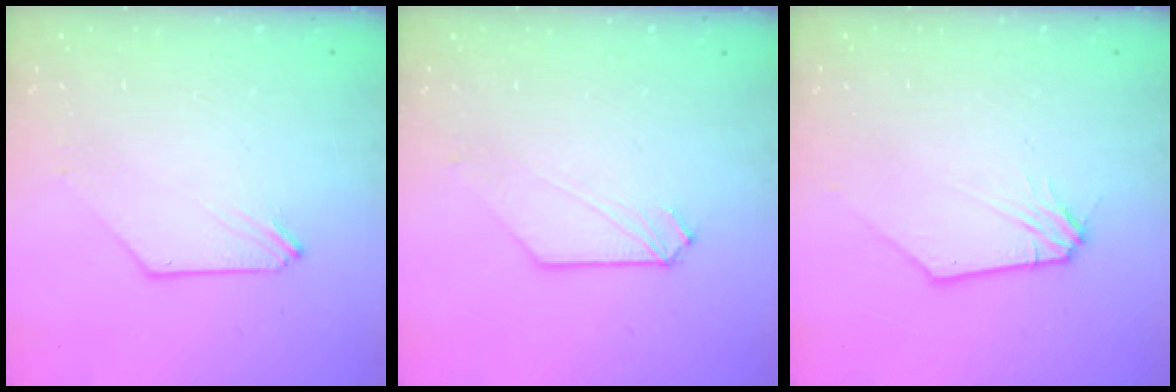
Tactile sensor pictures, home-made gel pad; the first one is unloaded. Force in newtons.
{"total": 0.7, "press": 0.7, "slide": 0.1}
{"total": 1.1, "press": 1.1, "slide": 0.1}